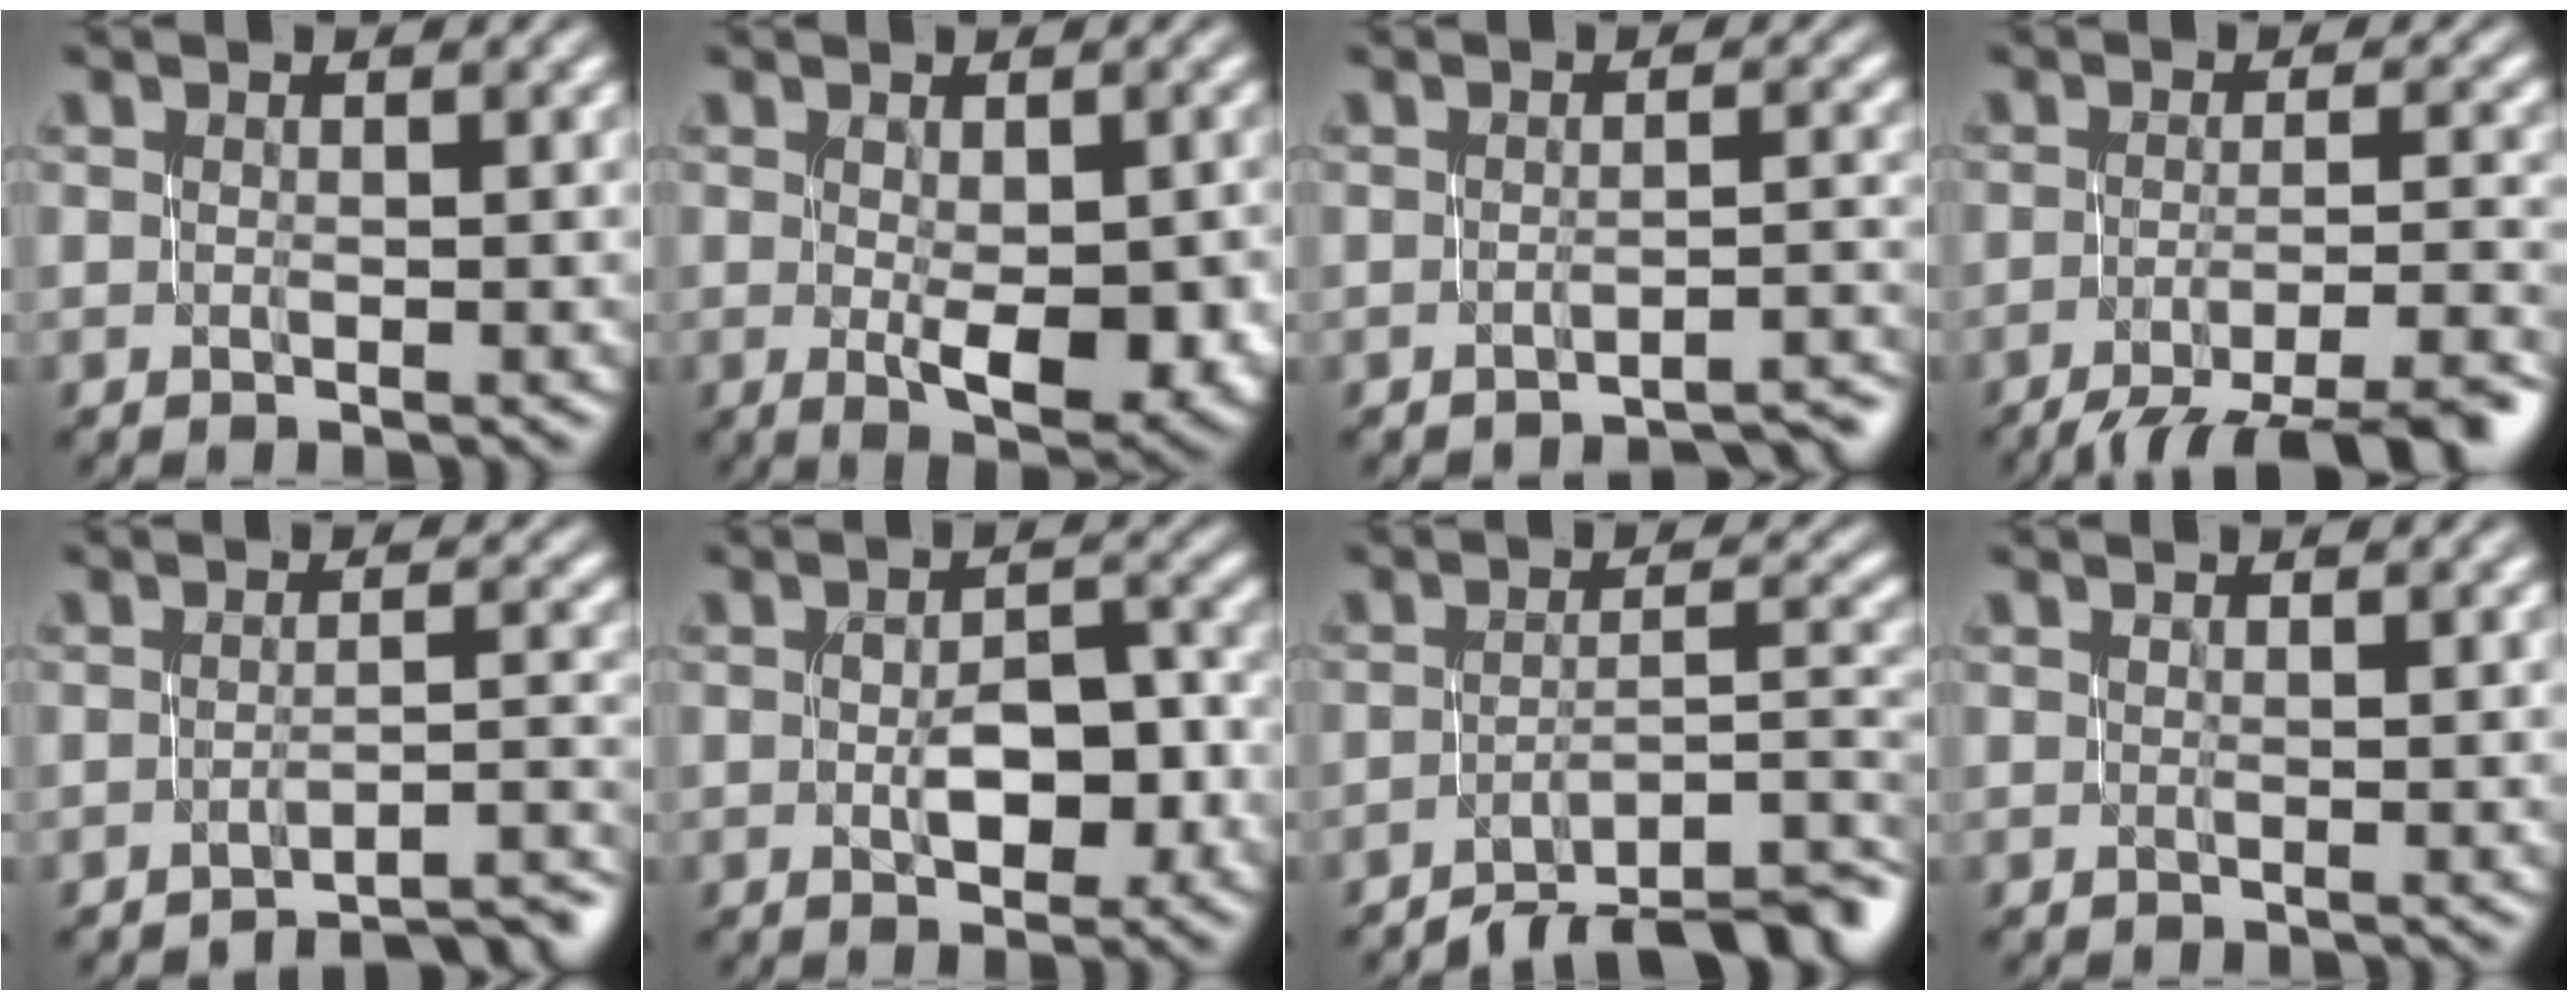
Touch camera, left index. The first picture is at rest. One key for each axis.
{"total": 6.1, "fx": -1.1, "fy": 2.7, "fz": 5.3, "tx": -0.087, "ty": -0.017, "tz": -0.004}
{"total": 3.6, "fx": -3.2, "fy": 0.6, "fz": 1.6, "tx": -0.009, "ty": 0.010, "tz": -0.040}
{"total": 8.9, "fx": -6.4, "fy": 1.9, "fz": 5.9, "tx": -0.080, "ty": -0.004, "tz": -0.091}
{"total": 5.6, "fx": -4.7, "fy": 1.1, "fz": 2.7, "tx": -0.014, "ty": 0.017, "tz": -0.061}
{"total": 4.0, "fx": -1.1, "fy": 2.1, "fz": 3.2, "tx": -0.054, "ty": 0.004, "tz": -0.015}
{"total": 8.8, "fx": -7.0, "fy": 2.1, "fz": 4.8, "tx": -0.065, "ty": 0.013, "tz": -0.114}
{"total": 0.0}